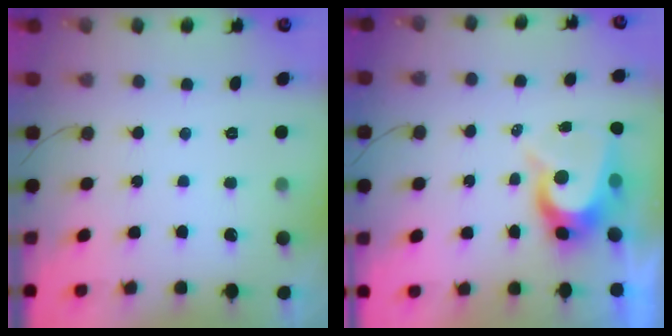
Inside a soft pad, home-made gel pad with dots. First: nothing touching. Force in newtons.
{"total": 8.0, "press": 8.0, "slide": 0.7}